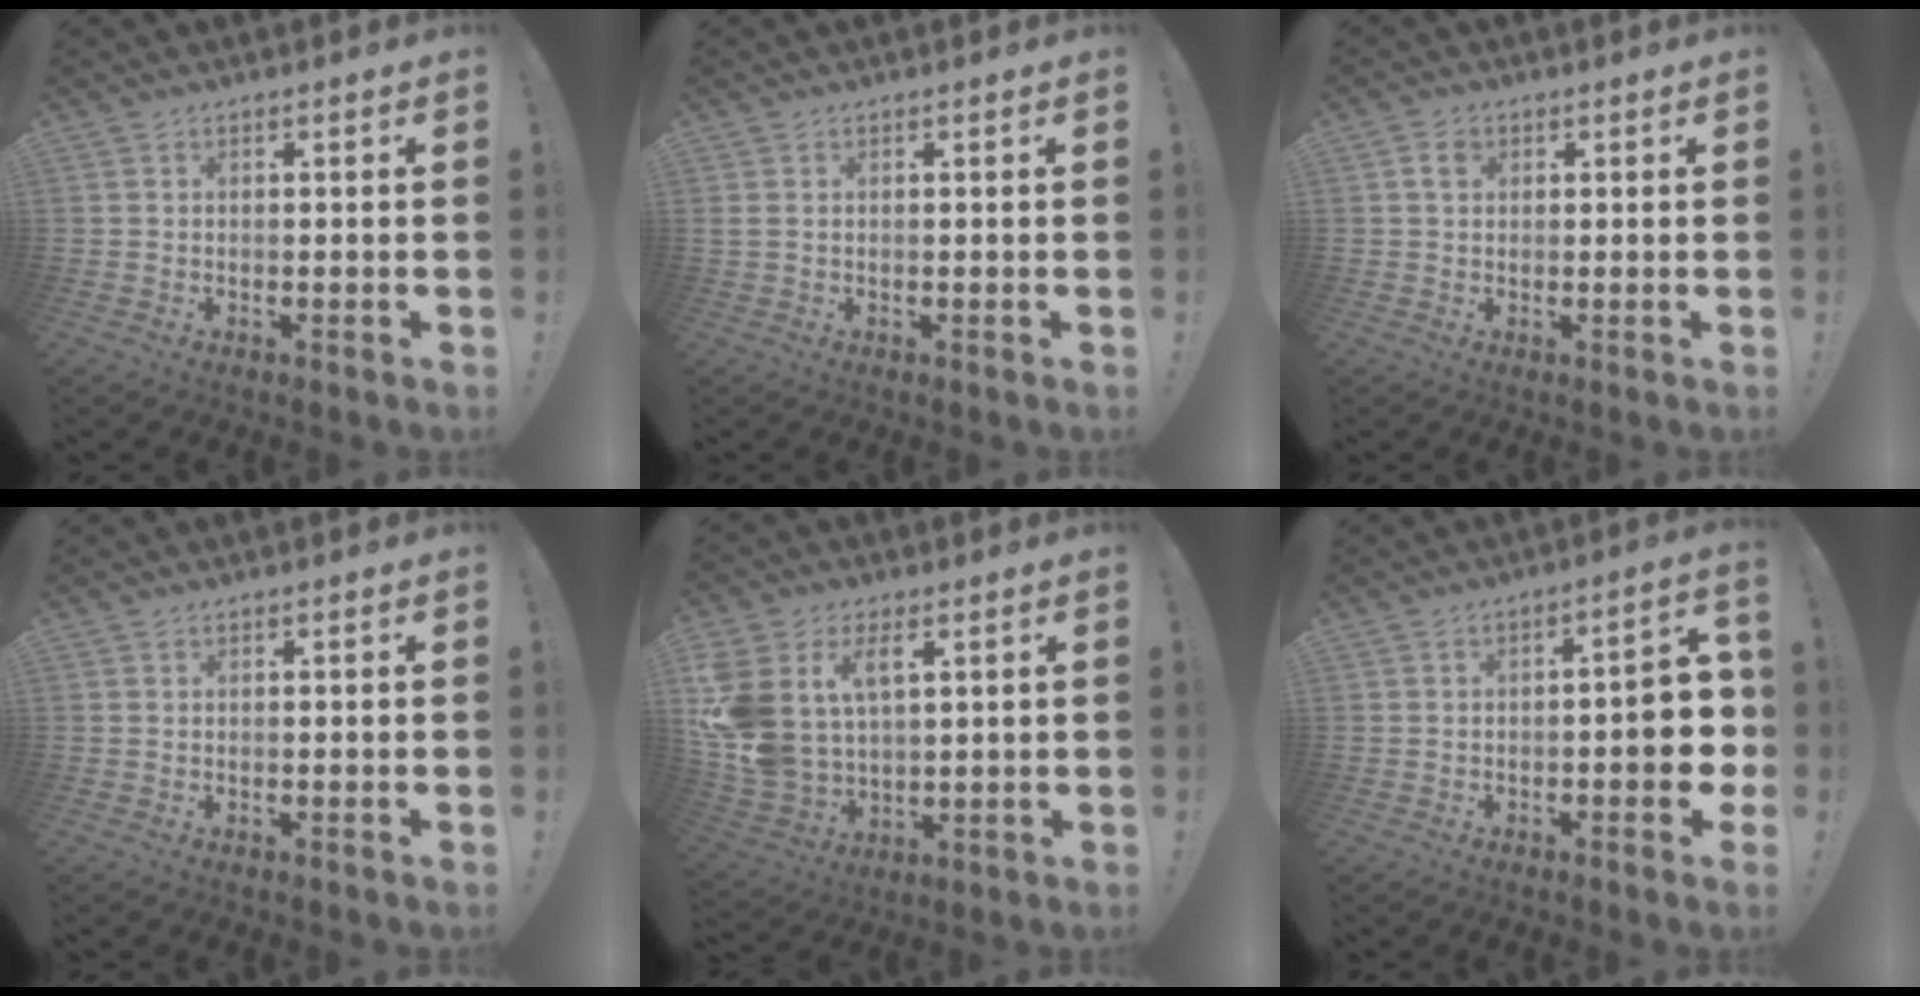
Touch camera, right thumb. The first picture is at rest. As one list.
[{"total": 1.1, "force": [0.6, 0.5, 0.8], "torque": [-0.022, 0.003, 0.012]}, {"total": 2.9, "force": [1.2, 2.0, 1.6], "torque": [-0.018, -0.002, 0.020]}, {"total": 0.0}, {"total": 13.9, "force": [5.6, 9.4, 8.6], "torque": [-0.191, -0.025, 0.110]}, {"total": 9.3, "force": [-2.0, 3.3, 8.4], "torque": [-0.098, 0.008, -0.034]}]